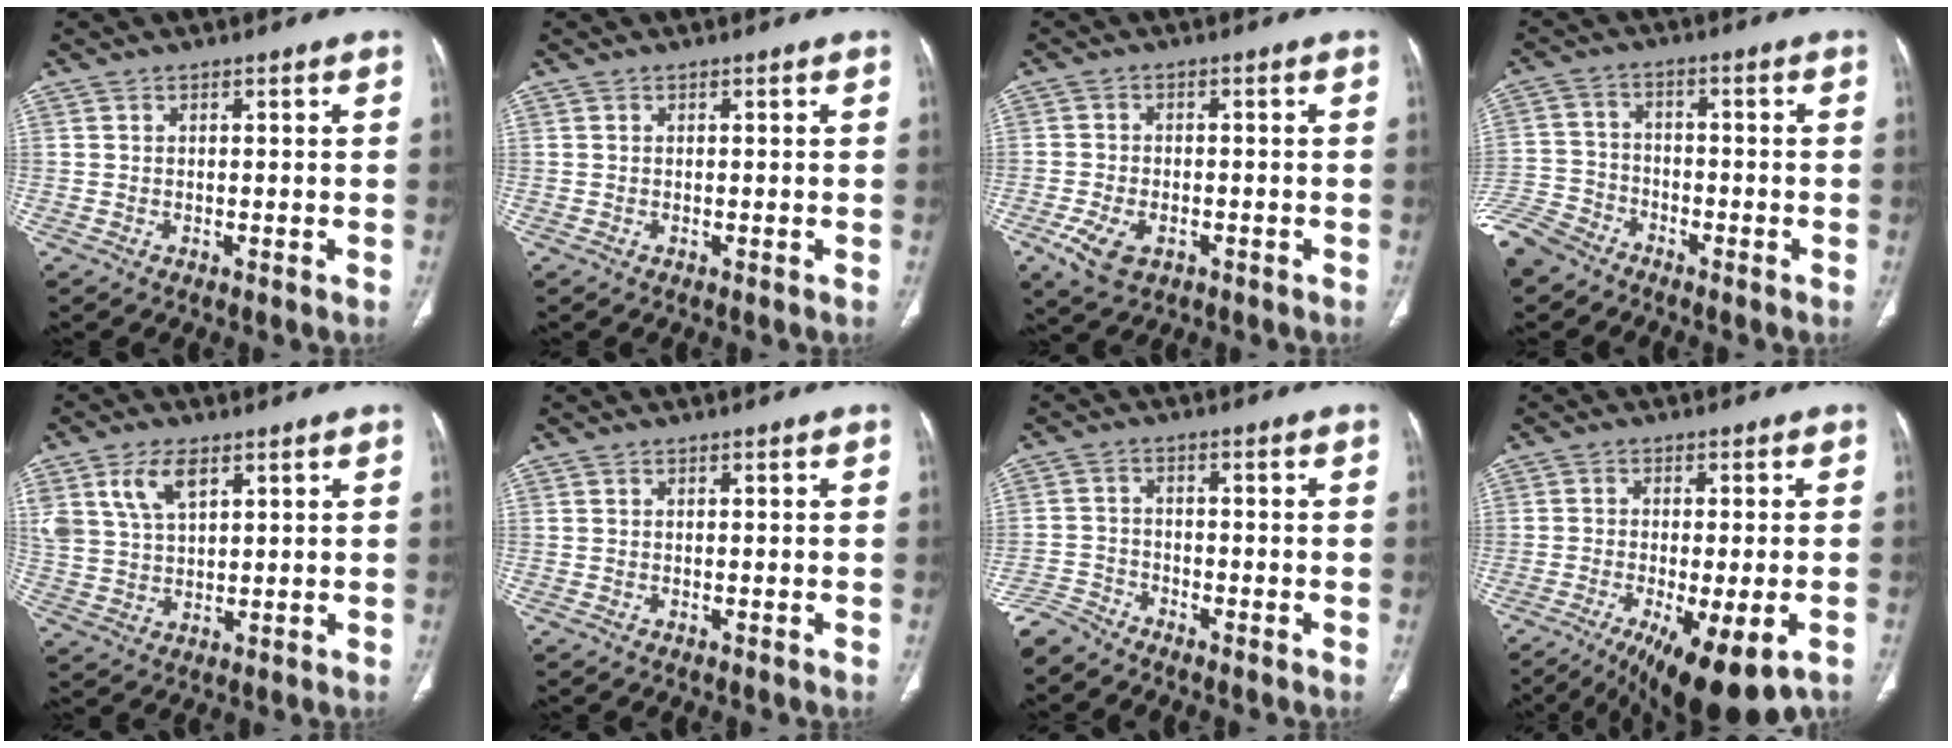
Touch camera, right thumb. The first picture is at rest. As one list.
[{"total": 0.0}, {"total": 6.6, "force": [-3.1, 4.0, 4.3], "torque": [-0.089, 0.006, -0.050]}, {"total": 8.9, "force": [-6.9, 5.2, 2.1], "torque": [-0.055, 0.025, -0.139]}, {"total": 8.1, "force": [4.1, 4.3, 5.4], "torque": [-0.101, -0.012, 0.088]}, {"total": 0.0}, {"total": 4.2, "force": [-4.1, 0.8, -0.1], "torque": [-0.004, 0.006, -0.087]}, {"total": 13.9, "force": [-7.0, 3.9, 11.3], "torque": [-0.167, -0.010, -0.102]}]